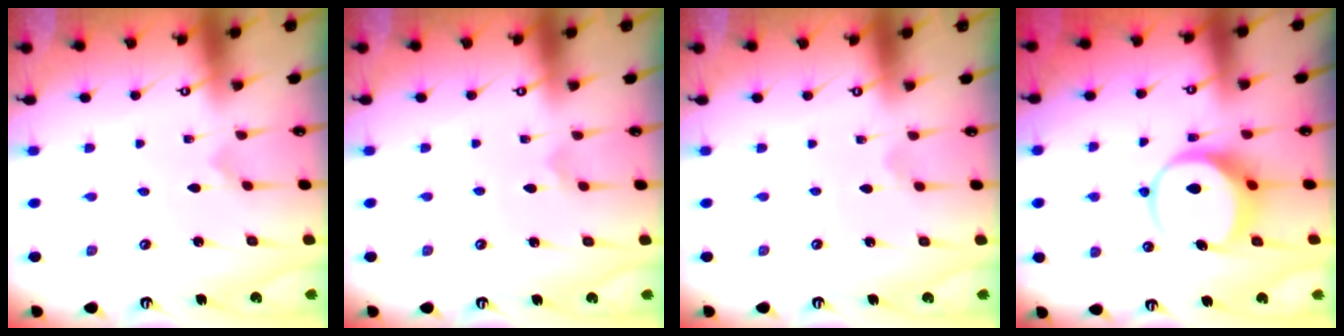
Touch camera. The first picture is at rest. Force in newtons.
{"total": 2.8, "press": 2.8, "slide": 0.4}
{"total": 1.8, "press": 1.8, "slide": 0.2}
{"total": 9.6, "press": 9.6, "slide": 0.9}